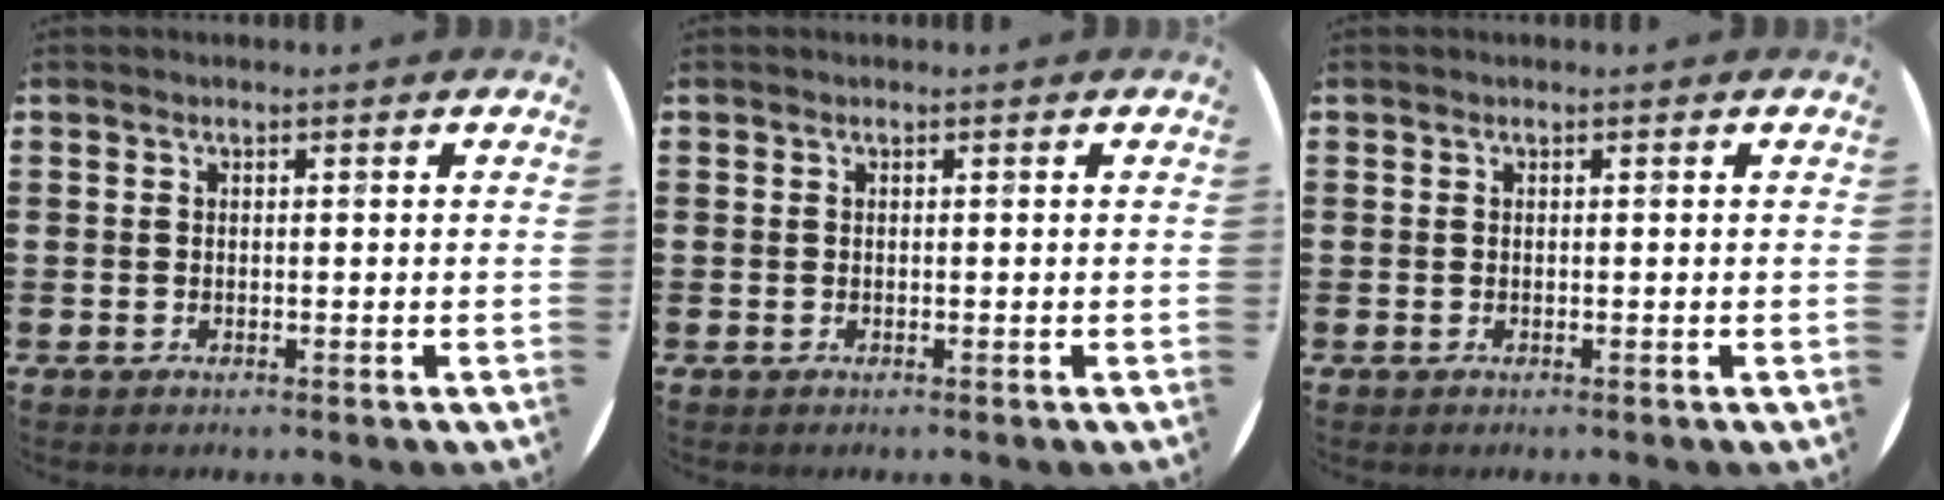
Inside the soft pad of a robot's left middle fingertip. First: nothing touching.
{"total": 0.0}
{"total": 0.0}